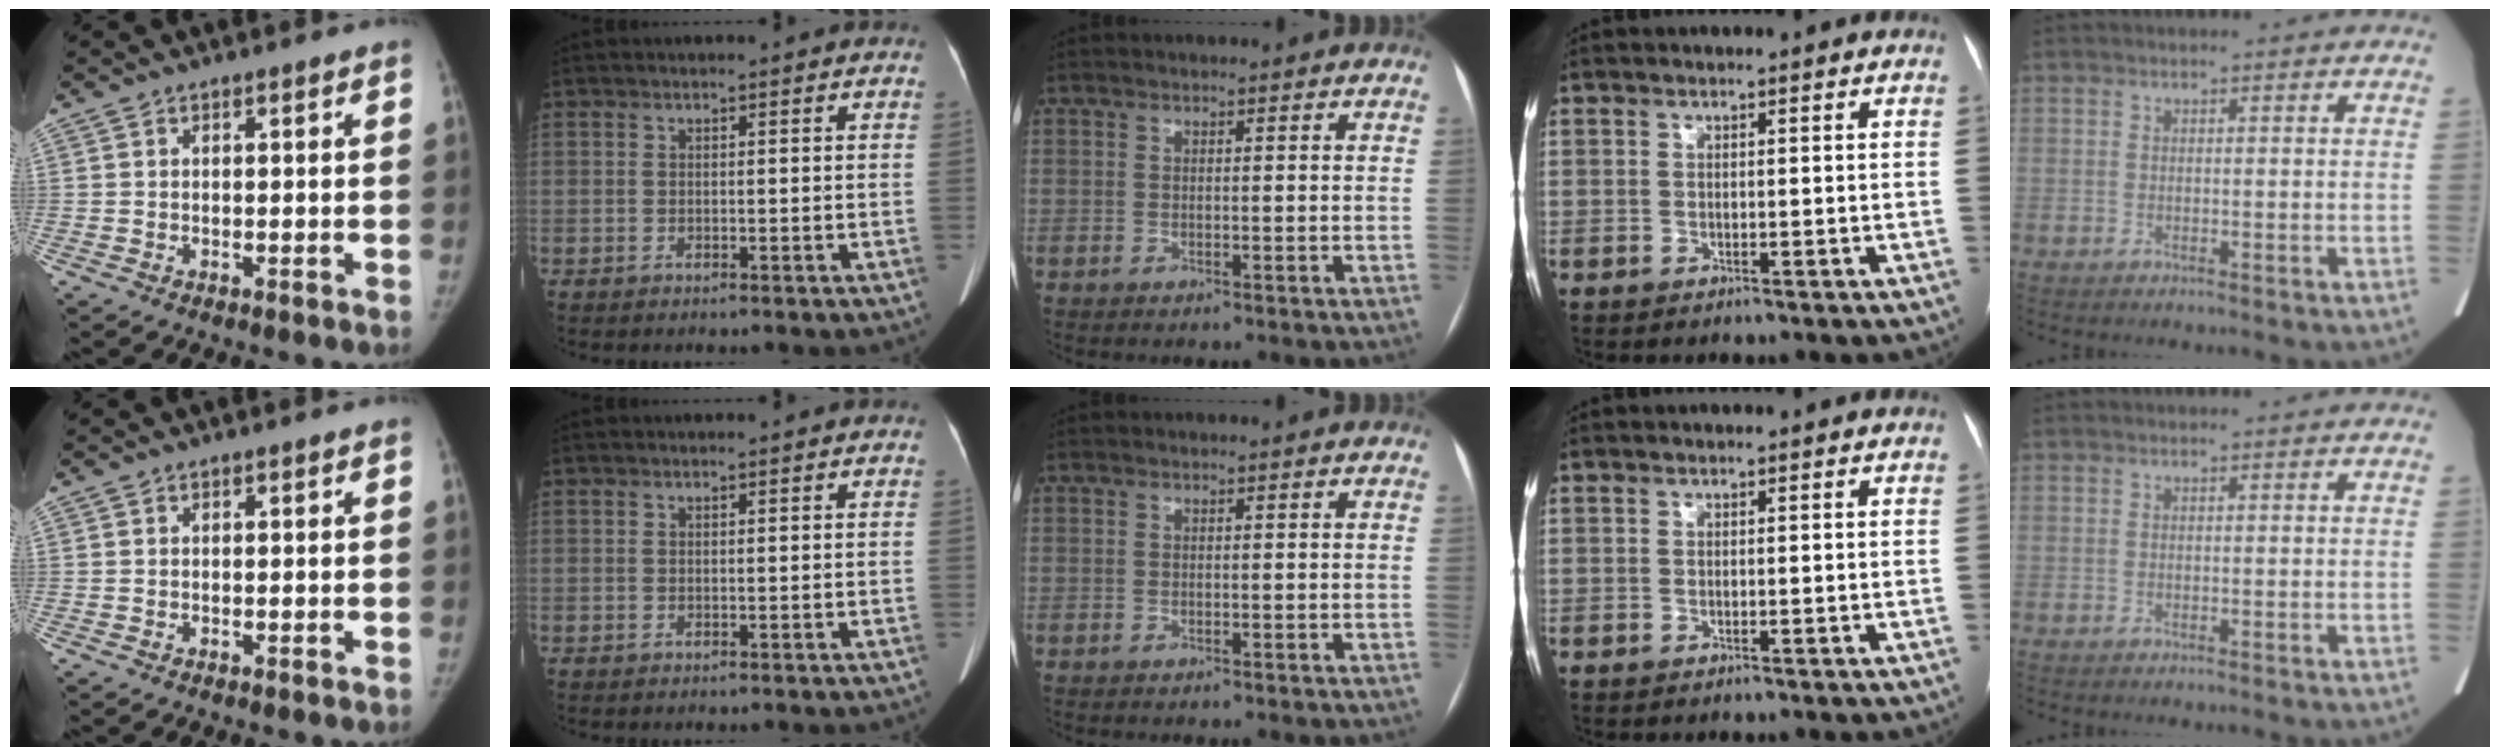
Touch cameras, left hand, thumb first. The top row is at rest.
{}